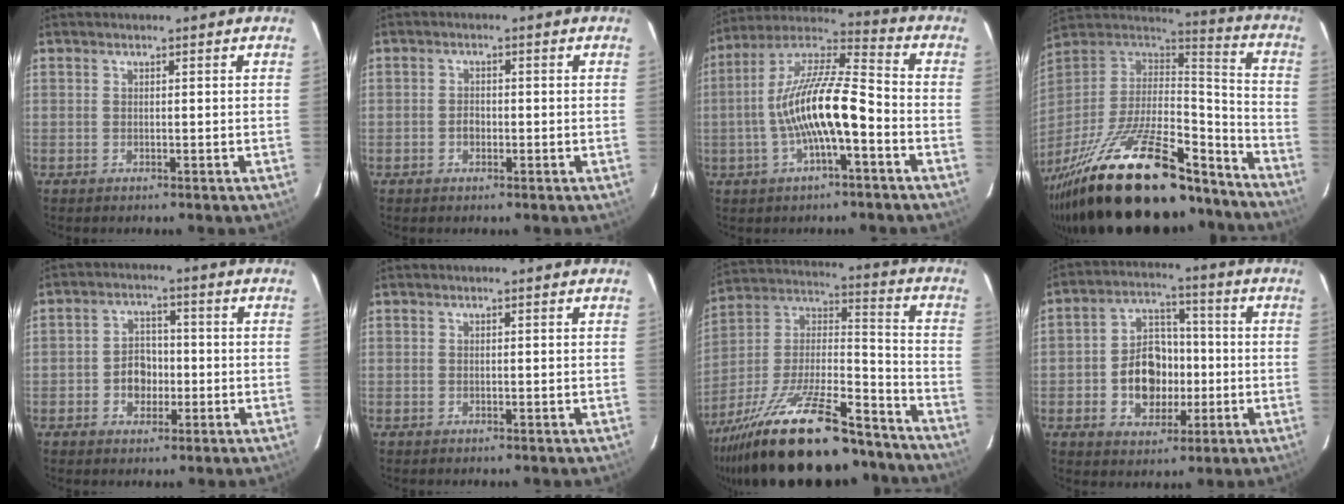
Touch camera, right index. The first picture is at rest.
{"total": 1.8, "force": [-0.7, 1.4, 1.0], "torque": [-0.019, 0.005, -0.013]}
{"total": 14.7, "force": [-3.8, 3.2, 13.8], "torque": [-0.265, 0.007, -0.071]}
{"total": 35.1, "force": [-24.8, 11.5, 22.0], "torque": [-0.398, -0.032, -0.379]}
{"total": 5.5, "force": [-1.5, 4.6, 2.7], "torque": [-0.056, 0.015, -0.020]}
{"total": 0.0}
{"total": 31.0, "force": [-22.9, 9.3, 18.7], "torque": [-0.344, -0.023, -0.349]}
{"total": 11.1, "force": [-2.2, 8.6, 6.6], "torque": [-0.138, 0.025, -0.026]}